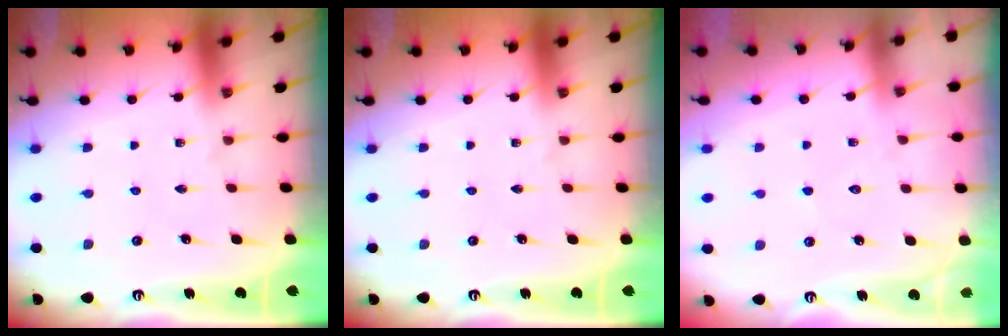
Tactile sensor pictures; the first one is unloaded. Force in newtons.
{"total": 0.0}
{"total": 5.9, "press": 5.9, "slide": 0.7}